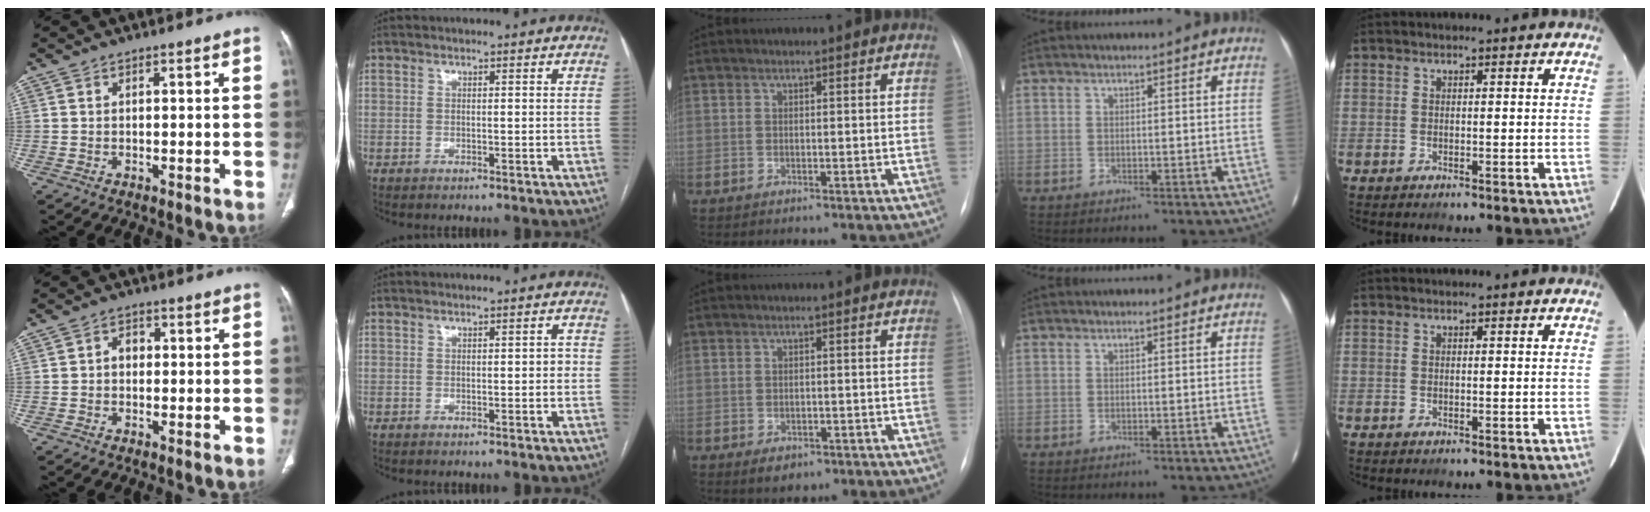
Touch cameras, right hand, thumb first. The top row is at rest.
{"thumb": {"total": 2.6, "force": [0.0, 2.1, 1.6], "torque": [-0.014, 0.011, -0.005]}, "index": {"total": 1.1, "force": [-0.1, 0.5, 1.0], "torque": [-0.008, 0.004, -0.003]}, "middle": {"total": 2.8, "force": [-1.5, 1.9, 1.5], "torque": [-0.017, 0.000, -0.010]}}